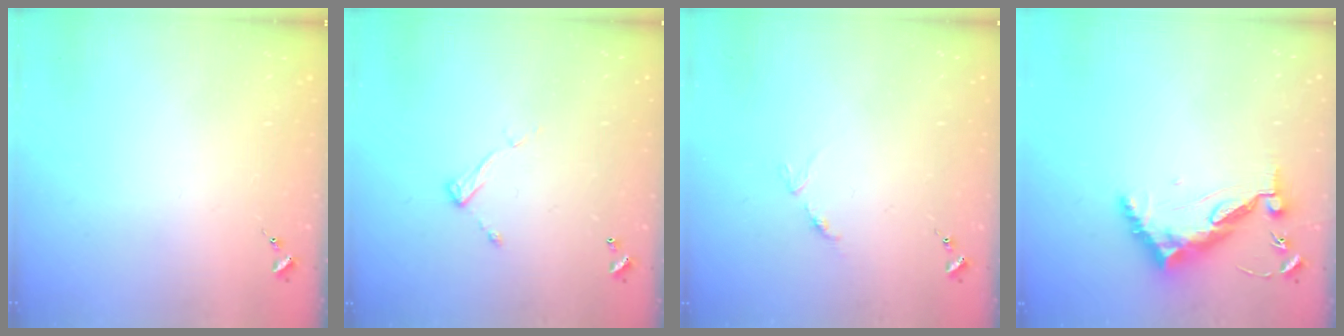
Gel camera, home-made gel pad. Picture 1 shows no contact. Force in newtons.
{"total": 7.3, "press": 7.3, "slide": 0.4}
{"total": 3.2, "press": 3.2, "slide": 0.4}
{"total": 10.3, "press": 10.2, "slide": 1.0}